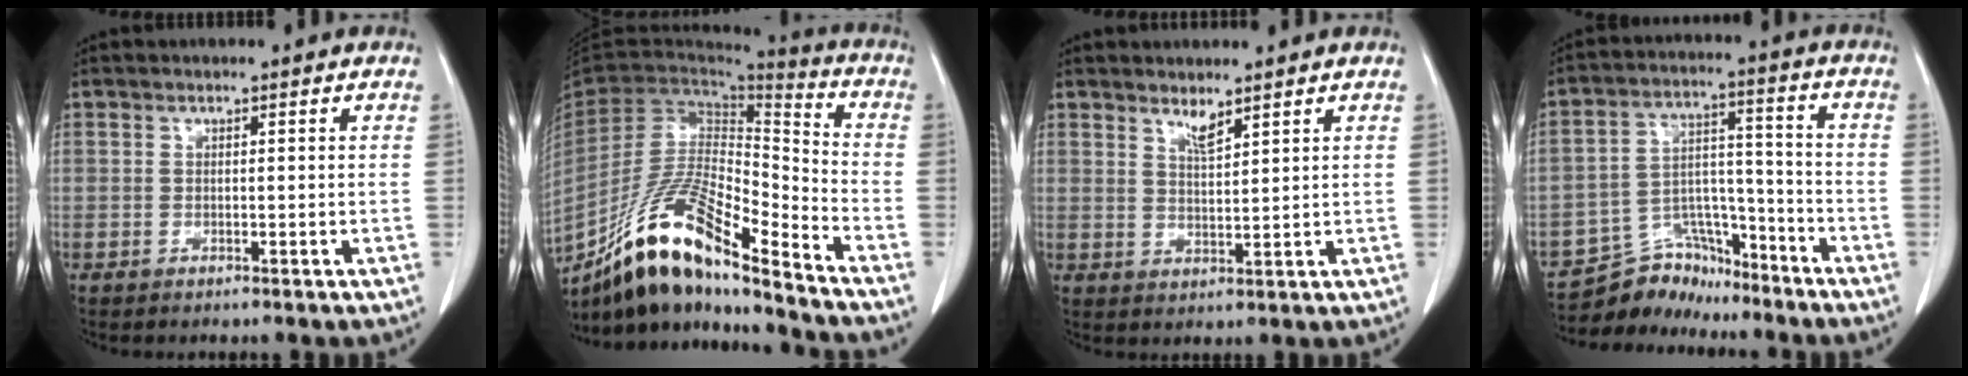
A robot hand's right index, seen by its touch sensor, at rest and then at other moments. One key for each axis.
{"total": 18.1, "fx": -13.6, "fy": 3.0, "fz": 11.6, "tx": -0.218, "ty": 0.003, "tz": -0.247}
{"total": 2.6, "fx": 2.2, "fy": 0.2, "fz": 1.4, "tx": -0.030, "ty": -0.009, "tz": 0.044}
{"total": 9.6, "fx": -8.9, "fy": 3.5, "fz": 0.7, "tx": -0.010, "ty": 0.040, "tz": -0.157}